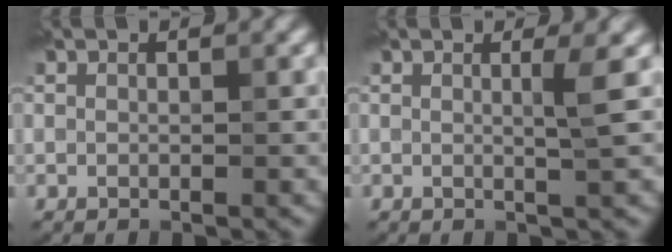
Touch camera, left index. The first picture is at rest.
{"total": 1.9, "force": [0.3, 0.3, 1.9], "torque": [-0.028, 0.000, -0.003]}